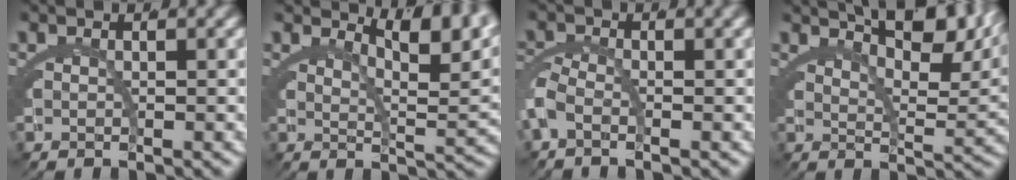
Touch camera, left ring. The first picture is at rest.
{"total": 6.4, "force": [4.3, 0.5, 4.7], "torque": [-0.046, 0.007, 0.064]}
{"total": 2.1, "force": [-0.8, 0.9, 1.7], "torque": [-0.051, -0.007, -0.011]}
{"total": 10.5, "force": [7.9, 2.3, 6.6], "torque": [-0.064, 0.026, 0.110]}